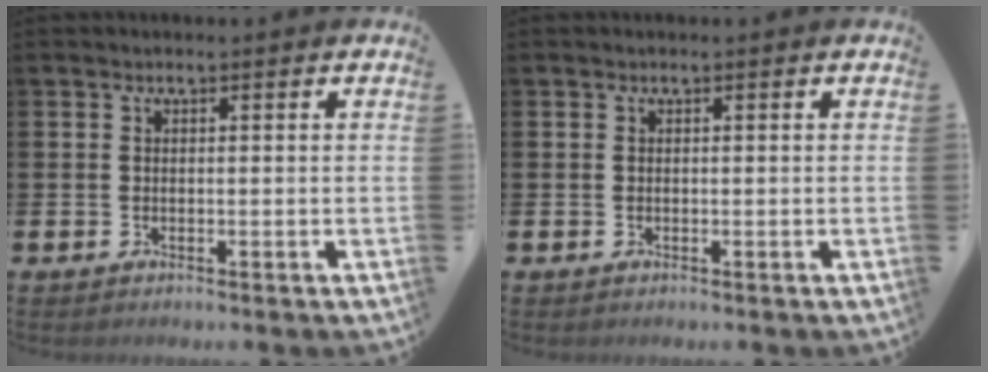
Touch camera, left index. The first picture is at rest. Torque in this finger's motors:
{"motor_torque": [-0.18, 0.18, 0.00, 0.00]}